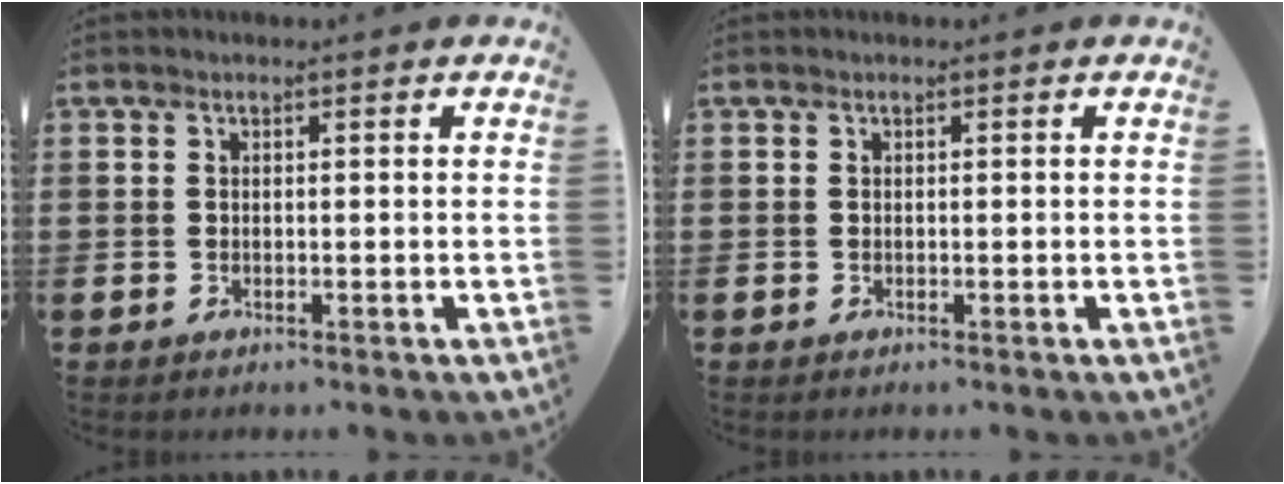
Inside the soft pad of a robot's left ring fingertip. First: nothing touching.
{"total": 0.0}